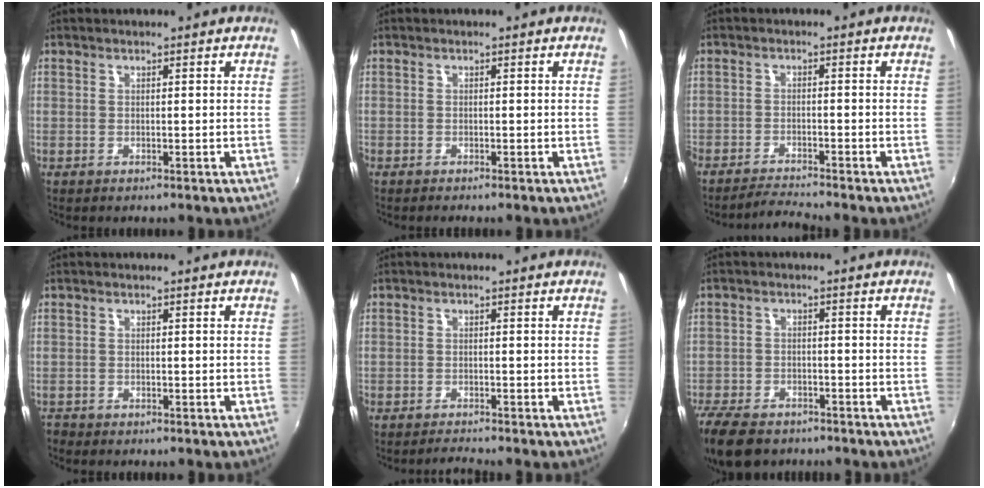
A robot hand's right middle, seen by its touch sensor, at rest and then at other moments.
{"total": 1.4, "force": [-1.3, -0.3, 0.4], "torque": [-0.007, -0.010, -0.025]}
{"total": 4.0, "force": [-3.9, -0.7, 0.6], "torque": [-0.034, -0.008, -0.075]}
{"total": 1.2, "force": [-1.2, 0.4, 0.0], "torque": [-0.007, -0.002, -0.022]}
{"total": 1.9, "force": [-1.9, -0.4, 0.2], "torque": [-0.013, -0.006, -0.036]}
{"total": 11.3, "force": [-8.7, 5.2, 4.9], "torque": [-0.138, -0.022, -0.155]}